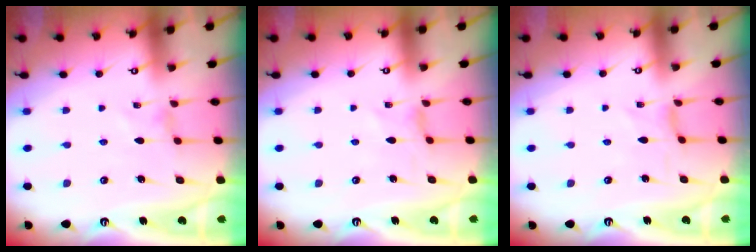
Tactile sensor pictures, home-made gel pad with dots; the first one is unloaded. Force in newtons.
{"total": 0.0}
{"total": 0.0}